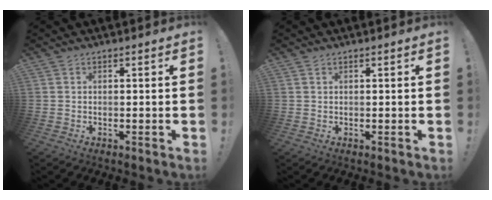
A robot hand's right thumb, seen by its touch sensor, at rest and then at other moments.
{"total": 0.0}